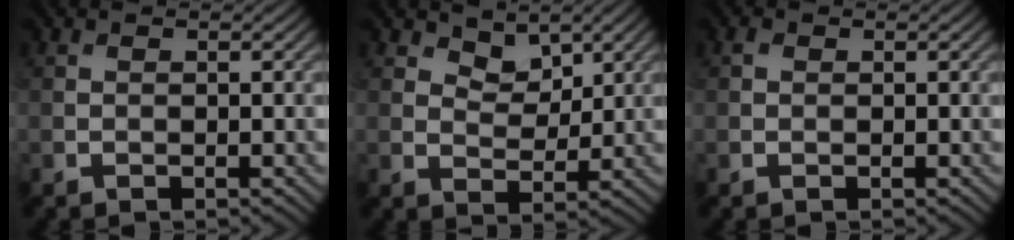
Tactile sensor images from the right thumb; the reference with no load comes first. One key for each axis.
{"total": 3.5, "fx": 2.5, "fy": 2.0, "fz": 1.4, "tx": -0.034, "ty": -0.012, "tz": 0.040}
{"total": 0.5, "fx": 0.2, "fy": 0.4, "fz": 0.3, "tx": -0.003, "ty": 0.000, "tz": 0.001}